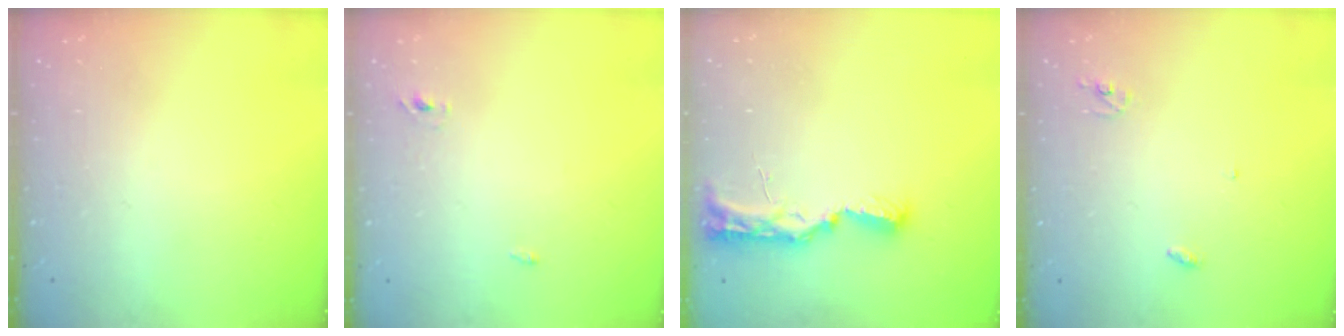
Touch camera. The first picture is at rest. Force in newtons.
{"total": 2.3, "press": 2.1, "slide": 1.0}
{"total": 8.9, "press": 8.9, "slide": 1.3}
{"total": 2.8, "press": 2.8, "slide": 0.2}